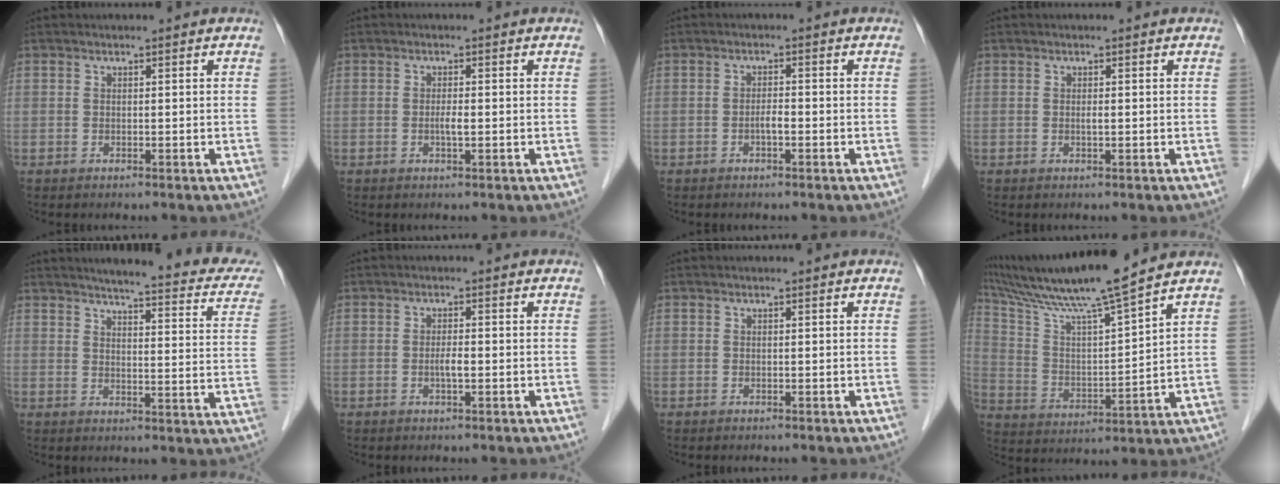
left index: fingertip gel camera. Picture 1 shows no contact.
{"total": 1.4, "force": [-0.2, 0.2, 1.4], "torque": [-0.028, -0.001, -0.004]}
{"total": 1.5, "force": [-0.7, 0.3, 1.4], "torque": [-0.023, 0.003, -0.013]}
{"total": 0.5, "force": [0.0, 0.0, 0.5], "torque": [-0.011, -0.001, -0.001]}
{"total": 20.3, "force": [17.6, 2.6, 9.6], "torque": [-0.107, -0.031, 0.192]}
{"total": 1.7, "force": [-0.4, 0.3, 1.6], "torque": [-0.032, 0.001, -0.008]}
{"total": 0.0}
{"total": 16.0, "force": [13.5, -1.2, 8.5], "torque": [-0.161, 0.012, 0.238]}